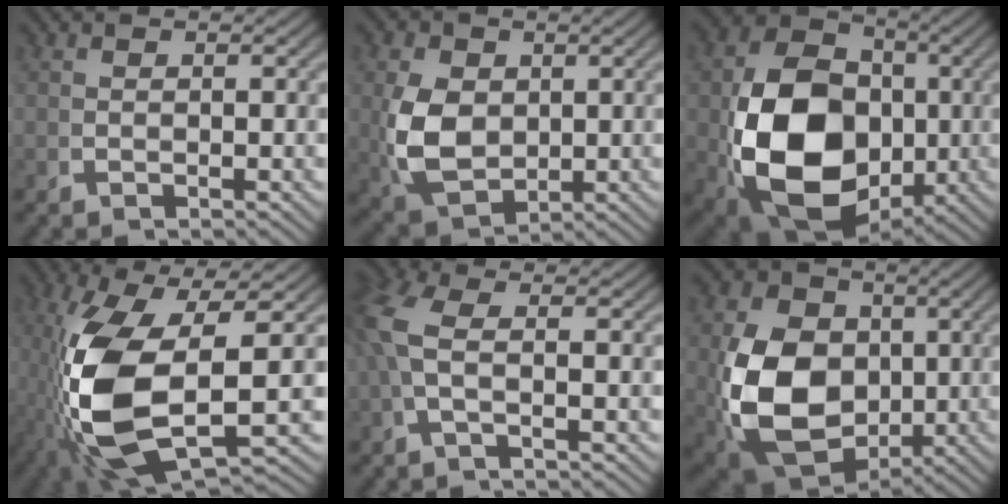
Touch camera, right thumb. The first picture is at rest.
{"total": 8.3, "force": [-0.4, 6.3, 5.4], "torque": [-0.141, -0.043, 0.020]}
{"total": 20.6, "force": [-2.7, 14.6, 14.3], "torque": [-0.302, -0.079, -0.004]}
{"total": 14.9, "force": [-1.9, 7.7, 12.6], "torque": [-0.279, -0.046, 0.003]}
{"total": 3.8, "force": [0.8, 1.4, 3.5], "torque": [-0.097, -0.002, 0.015]}
{"total": 16.8, "force": [-2.0, 12.4, 11.1], "torque": [-0.262, -0.080, 0.004]}